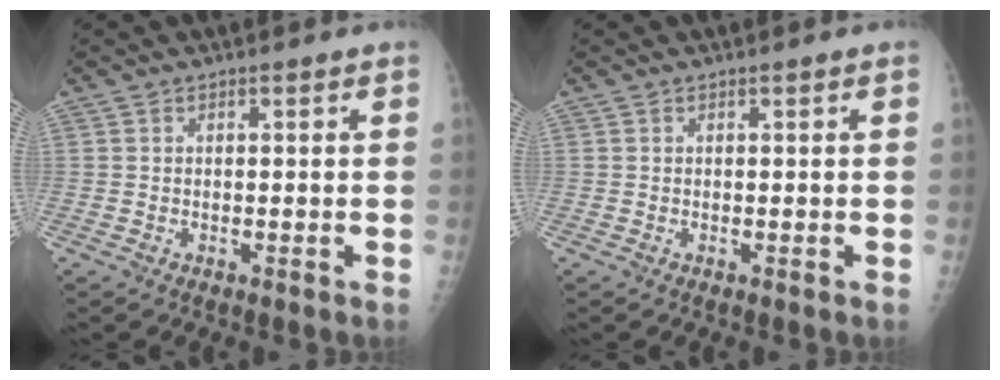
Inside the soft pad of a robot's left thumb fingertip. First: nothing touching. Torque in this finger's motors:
{"motor_torque": [0.33, 0.33, 0.02, -0.02, 0.00]}